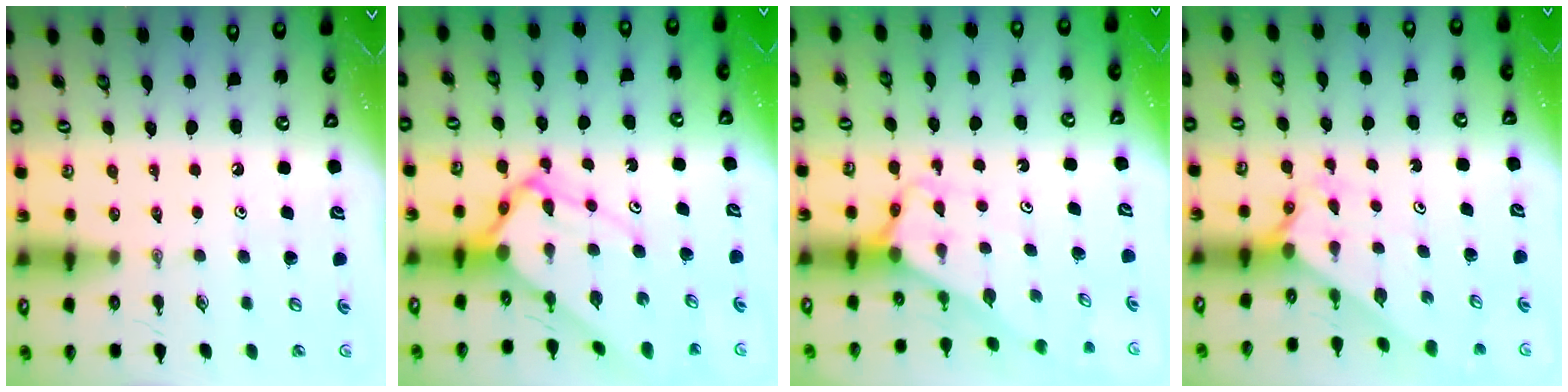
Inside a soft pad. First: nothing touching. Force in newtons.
{"total": 9.6, "press": 9.5, "slide": 0.9}
{"total": 2.9, "press": 2.9, "slide": 0.2}
{"total": 2.0, "press": 2.0, "slide": 0.2}